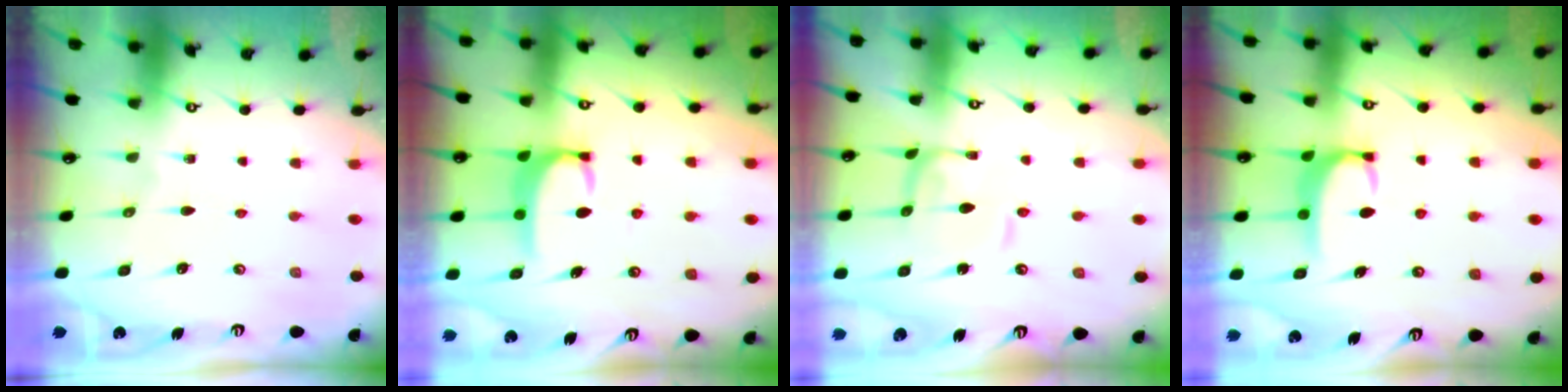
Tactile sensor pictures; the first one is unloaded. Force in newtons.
{"total": 2.9, "press": 2.8, "slide": 0.5}
{"total": 0.0}
{"total": 2.8, "press": 2.7, "slide": 0.4}